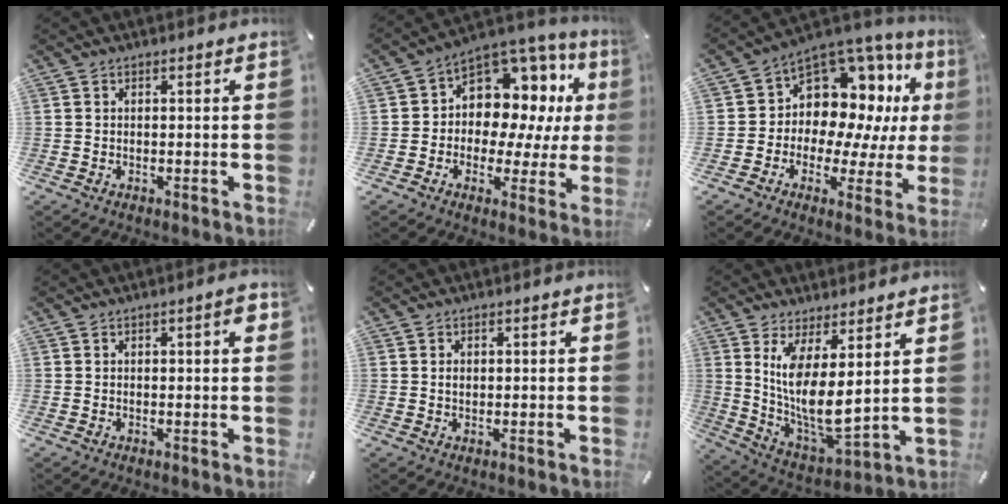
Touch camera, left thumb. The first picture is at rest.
{"total": 10.5, "force": [3.6, 8.5, 5.0], "torque": [-0.074, -0.052, 0.071]}
{"total": 11.3, "force": [5.3, 8.7, 4.8], "torque": [-0.079, -0.066, 0.101]}
{"total": 2.8, "force": [0.7, 0.8, 2.6], "torque": [-0.033, 0.000, 0.005]}
{"total": 1.3, "force": [0.2, 1.0, 0.8], "torque": [-0.017, 0.005, 0.002]}
{"total": 11.8, "force": [4.7, 4.4, 9.9], "torque": [-0.192, -0.060, 0.090]}